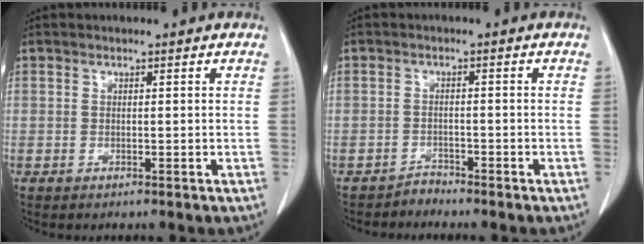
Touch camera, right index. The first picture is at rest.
{"total": 1.7, "force": [-1.6, 0.3, -0.5], "torque": [0.016, -0.001, -0.028]}